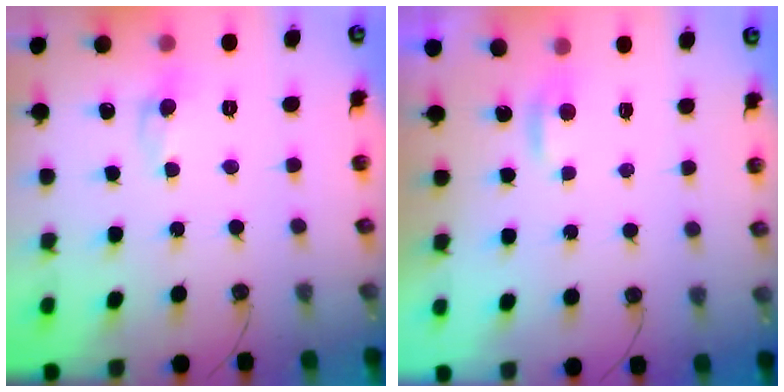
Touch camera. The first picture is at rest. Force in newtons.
{"total": 2.2, "press": 2.2, "slide": 0.3}